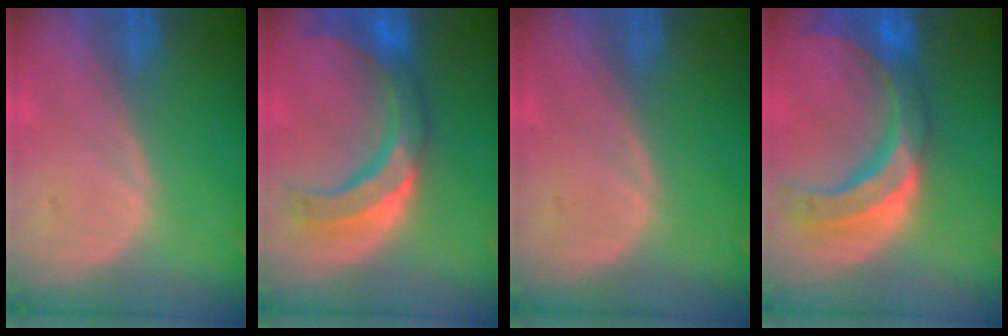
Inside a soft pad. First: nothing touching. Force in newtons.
{"total": 9.0, "press": 8.8, "slide": 1.8}
{"total": 0.0}
{"total": 11.1, "press": 9.5, "slide": 5.8}